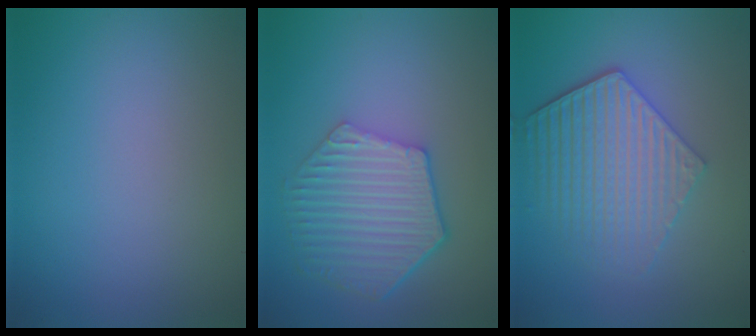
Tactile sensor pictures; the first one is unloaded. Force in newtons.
{"total": 6.6, "press": 5.1, "slide": 4.2}
{"total": 5.5, "press": 4.4, "slide": 3.2}